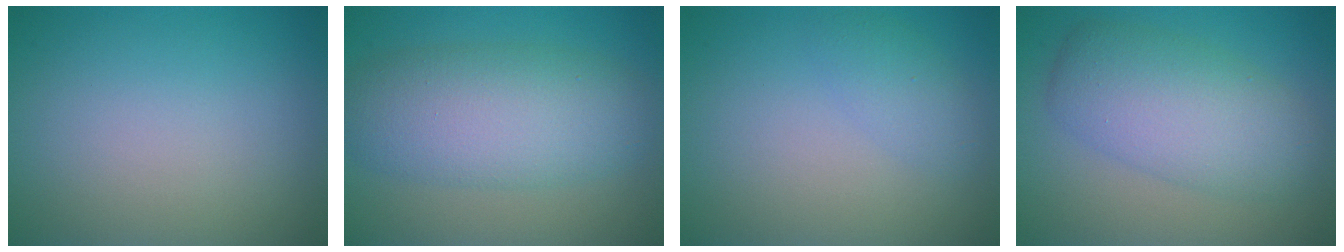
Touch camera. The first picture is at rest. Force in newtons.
{"total": 7.3, "press": 7.3, "slide": 0.3}
{"total": 1.7, "press": 1.7, "slide": 0.0}
{"total": 6.3, "press": 6.3, "slide": 0.2}